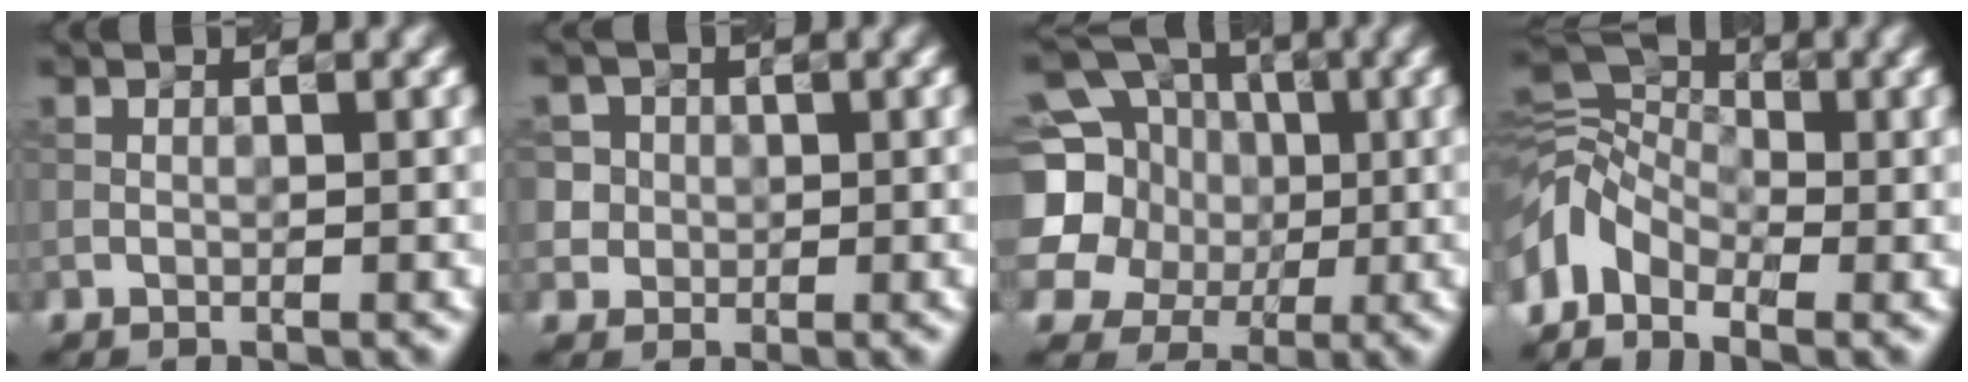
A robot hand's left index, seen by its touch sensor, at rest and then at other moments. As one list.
[{"total": 3.9, "force": [1.1, 3.6, 1.2], "torque": [-0.015, 0.010, 0.024]}, {"total": 13.5, "force": [1.4, 12.2, 5.6], "torque": [-0.161, 0.031, 0.003]}, {"total": 6.3, "force": [-3.3, 4.0, 3.6], "torque": [-0.065, 0.007, -0.083]}]